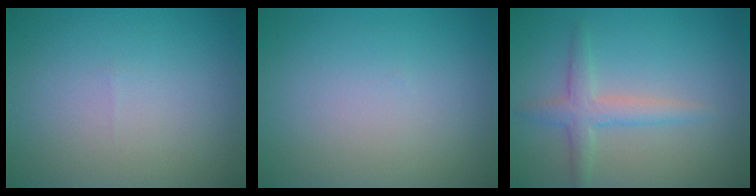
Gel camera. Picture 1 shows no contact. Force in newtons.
{"total": 0.0}
{"total": 2.7, "press": 2.7, "slide": 0.0}